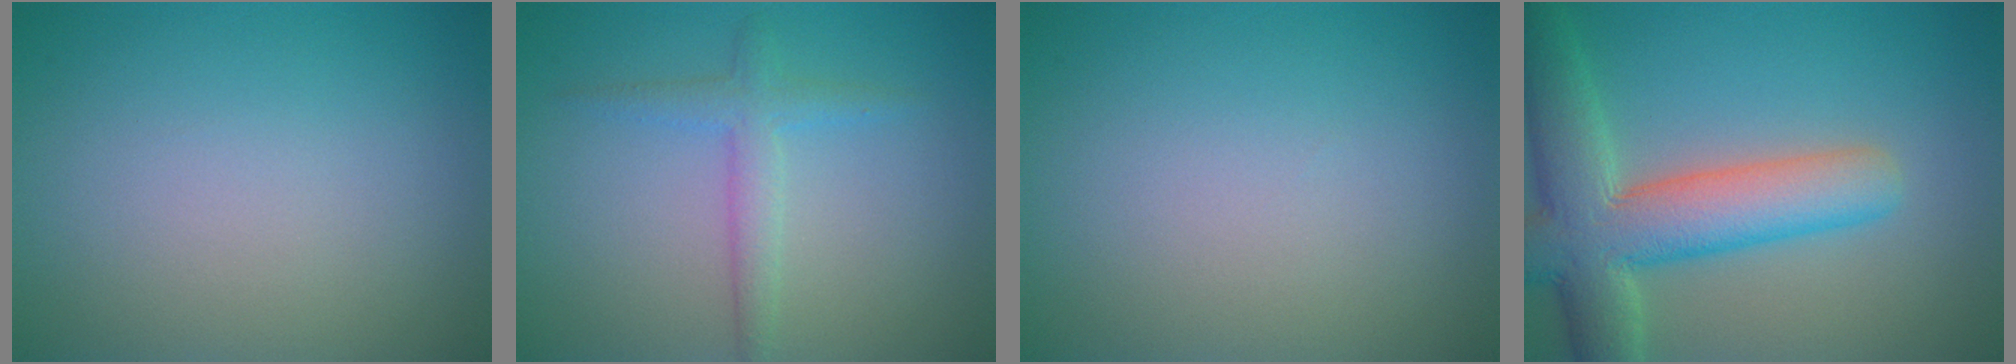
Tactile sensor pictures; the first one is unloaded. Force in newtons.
{"total": 2.3, "press": 2.3, "slide": 0.1}
{"total": 0.0}
{"total": 8.6, "press": 8.6, "slide": 0.7}